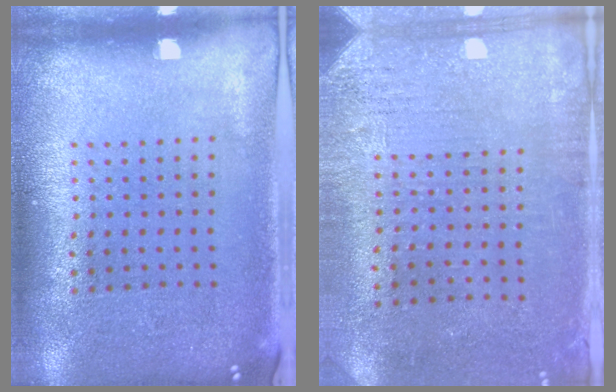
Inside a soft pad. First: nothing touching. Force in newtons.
{"total": 3.1, "press": 2.6, "slide": 1.7}